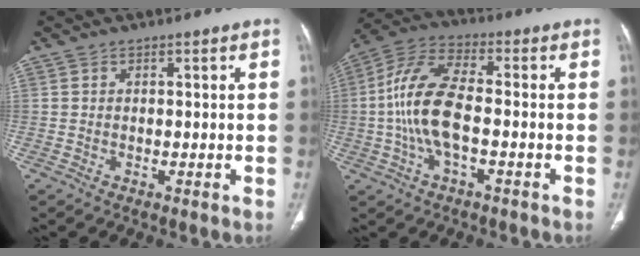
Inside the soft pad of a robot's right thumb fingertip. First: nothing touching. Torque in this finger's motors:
{"motor_torque": [2.55, 2.46, 1.49, -0.87, 0.58]}